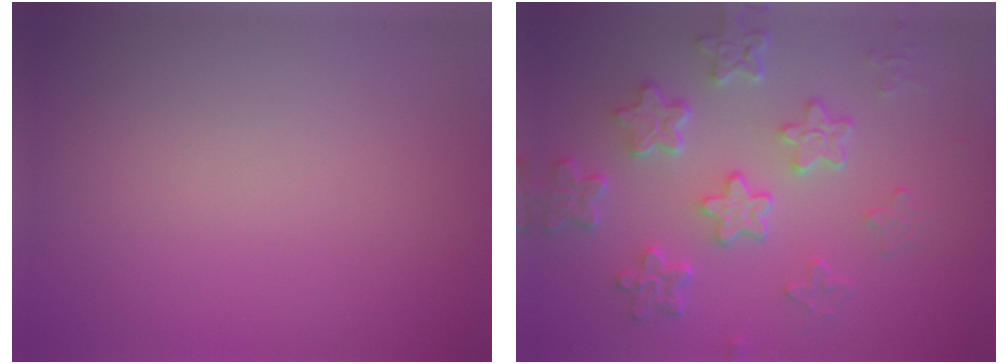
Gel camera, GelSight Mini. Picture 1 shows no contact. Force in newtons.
{"total": 5.7, "press": 4.4, "slide": 3.7}